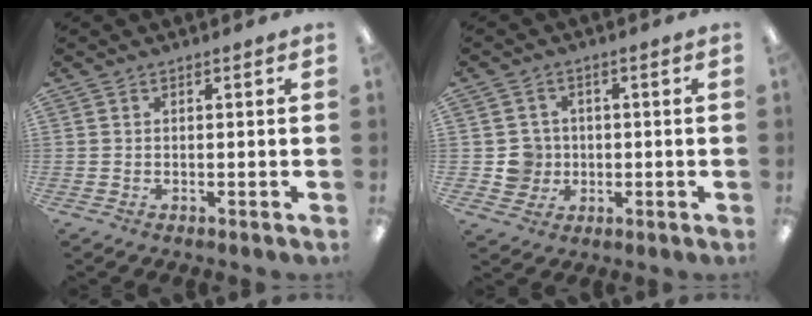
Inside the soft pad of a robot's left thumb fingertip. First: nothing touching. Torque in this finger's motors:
{"motor_torque": [-0.07, 0.07, 0.04, -0.03, 0.00]}